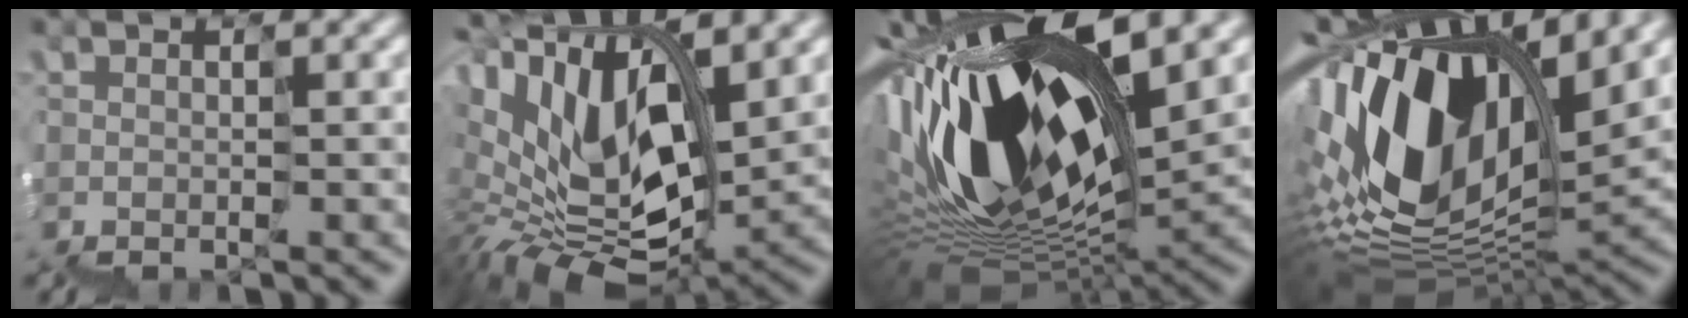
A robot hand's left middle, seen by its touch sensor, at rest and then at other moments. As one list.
[{"total": 12.8, "force": [3.1, 6.4, 10.7], "torque": [-0.220, 0.014, 0.074]}, {"total": 16.6, "force": [2.6, 6.4, 15.1], "torque": [-0.311, 0.008, 0.047]}, {"total": 14.1, "force": [5.1, 7.4, 10.9], "torque": [-0.238, 0.028, 0.084]}]